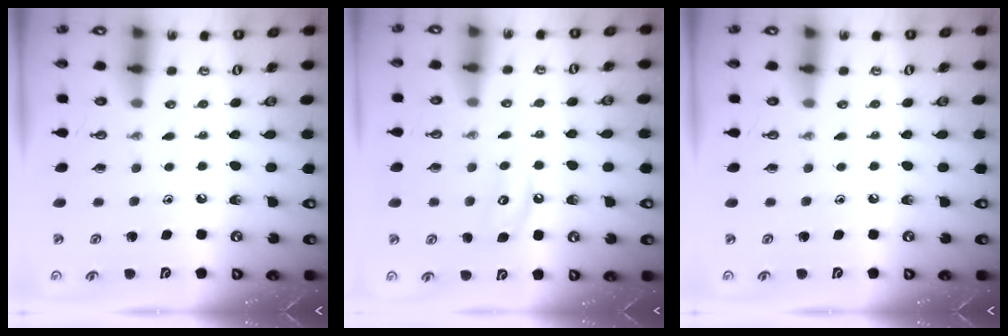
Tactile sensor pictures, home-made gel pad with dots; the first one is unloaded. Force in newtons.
{"total": 6.0, "press": 6.0, "slide": 0.6}
{"total": 0.0}